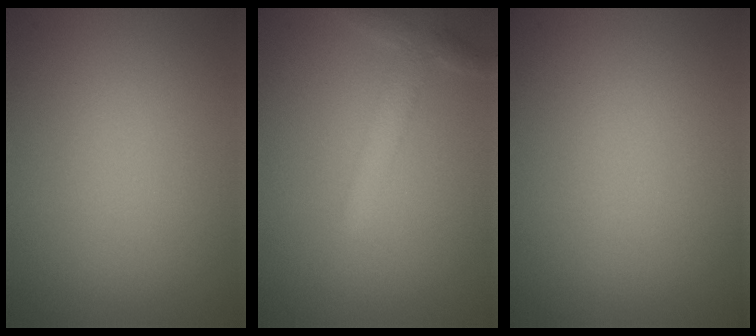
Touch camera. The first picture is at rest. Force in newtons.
{"total": 2.6, "press": 2.5, "slide": 0.2}
{"total": 0.0}